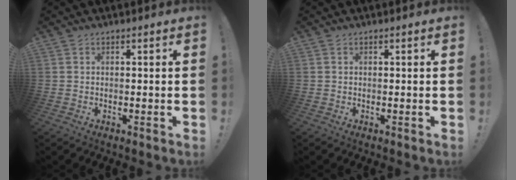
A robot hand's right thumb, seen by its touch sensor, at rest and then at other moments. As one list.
[{"total": 0.0}]